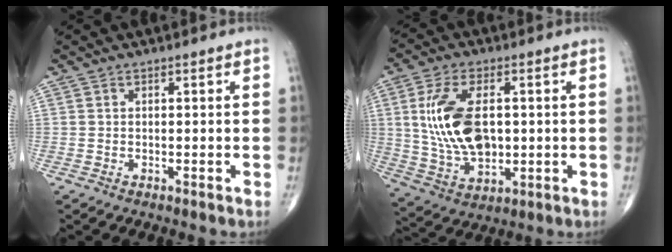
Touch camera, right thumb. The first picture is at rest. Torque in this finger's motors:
{"motor_torque": [-0.61, 0.83, 1.28, 0.31, 0.48]}